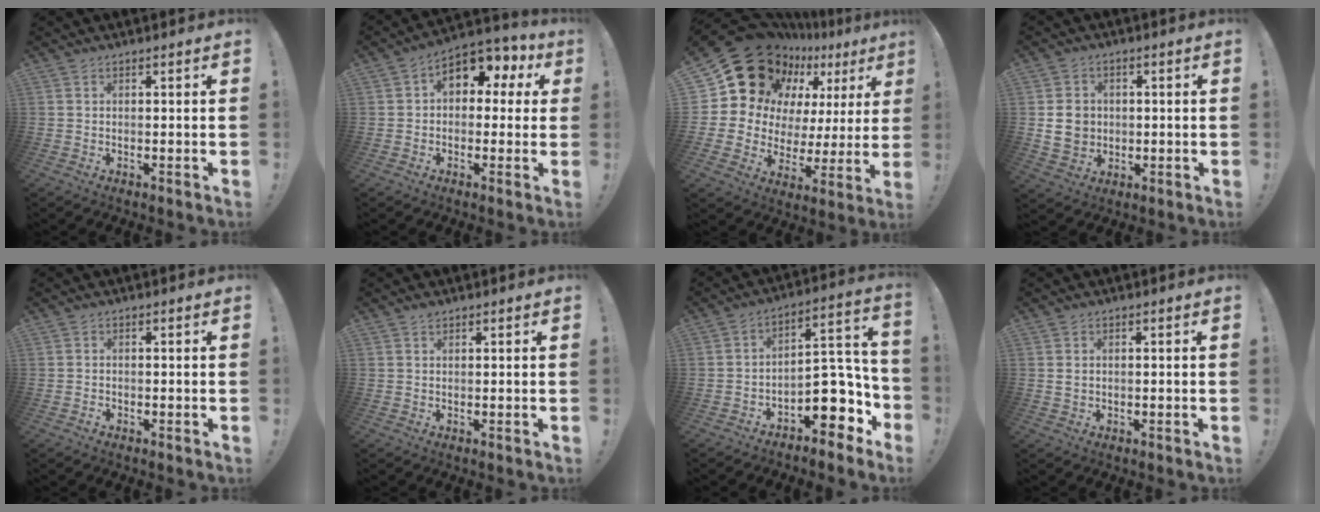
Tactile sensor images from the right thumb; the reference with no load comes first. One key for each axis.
{"total": 10.2, "fx": 3.6, "fy": 6.8, "fz": 6.7, "tx": -0.090, "ty": -0.013, "tz": 0.068}
{"total": 20.6, "fx": 13.4, "fy": 11.7, "fz": 10.5, "tx": -0.175, "ty": -0.094, "tz": 0.260}
{"total": 8.3, "fx": 0.1, "fy": 7.3, "fz": 4.0, "tx": -0.070, "ty": 0.008, "tz": 0.004}
{"total": 0.7, "fx": -0.7, "fy": 0.3, "fz": -0.2, "tx": 0.002, "ty": 0.001, "tz": -0.012}
{"total": 1.0, "fx": 0.8, "fy": 0.4, "fz": 0.4, "tx": -0.007, "ty": -0.001, "tz": 0.016}
{"total": 13.1, "fx": -5.3, "fy": 8.0, "fz": 8.8, "tx": -0.082, "ty": 0.022, "tz": -0.075}
{"total": 1.2, "fx": 0.1, "fy": 0.9, "fz": 0.8, "tx": -0.008, "ty": 0.002, "tz": 0.001}